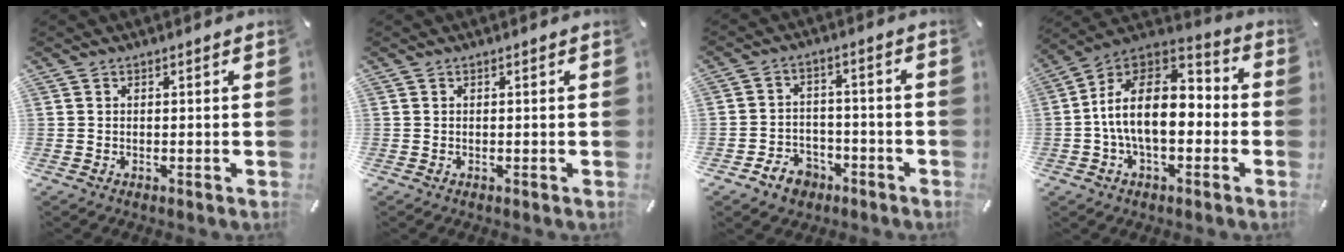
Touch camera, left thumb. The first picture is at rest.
{"total": 0.0}
{"total": 7.2, "force": [-4.2, 5.3, 2.5], "torque": [-0.046, 0.032, -0.075]}
{"total": 17.4, "force": [-1.9, 10.8, 13.5], "torque": [-0.245, 0.012, -0.034]}